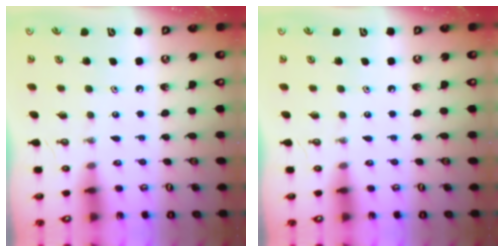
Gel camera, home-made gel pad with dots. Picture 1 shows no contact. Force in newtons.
{"total": 0.0}